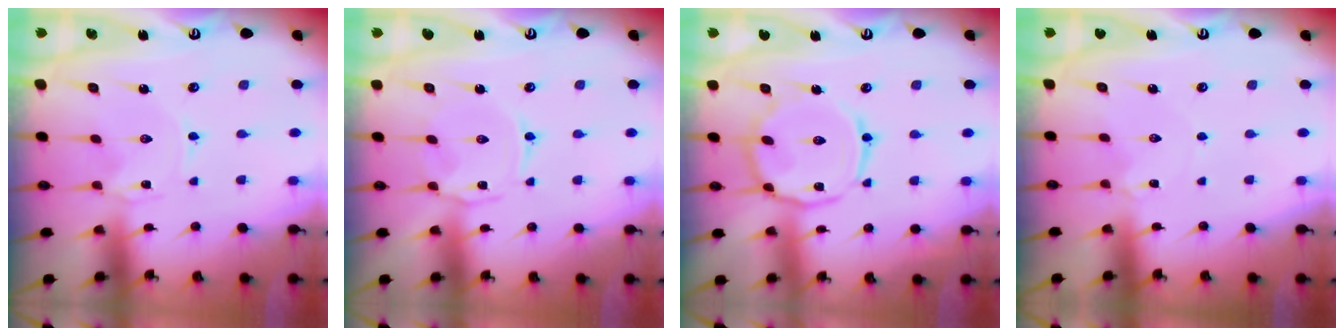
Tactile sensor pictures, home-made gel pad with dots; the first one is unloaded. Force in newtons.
{"total": 1.9, "press": 1.9, "slide": 0.3}
{"total": 13.2, "press": 13.1, "slide": 1.0}
{"total": 1.2, "press": 1.2, "slide": 0.3}